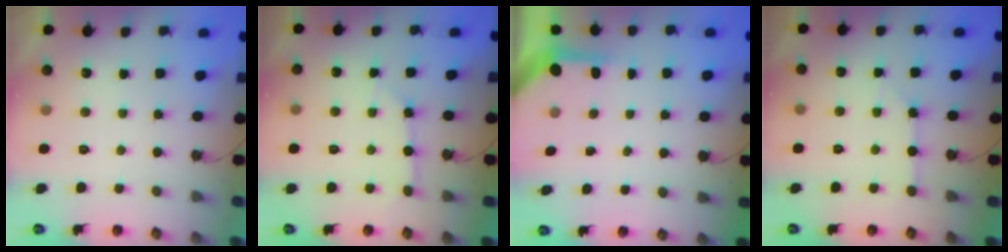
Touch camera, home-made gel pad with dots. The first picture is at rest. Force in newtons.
{"total": 2.9, "press": 2.8, "slide": 0.4}
{"total": 3.7, "press": 3.7, "slide": 0.4}
{"total": 3.1, "press": 3.0, "slide": 0.4}